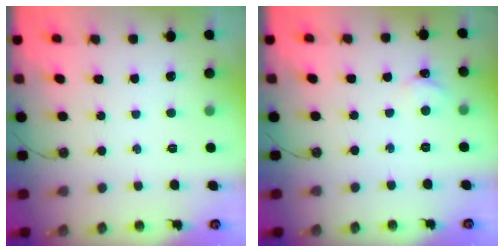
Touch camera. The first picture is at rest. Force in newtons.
{"total": 1.7, "press": 1.7, "slide": 0.2}